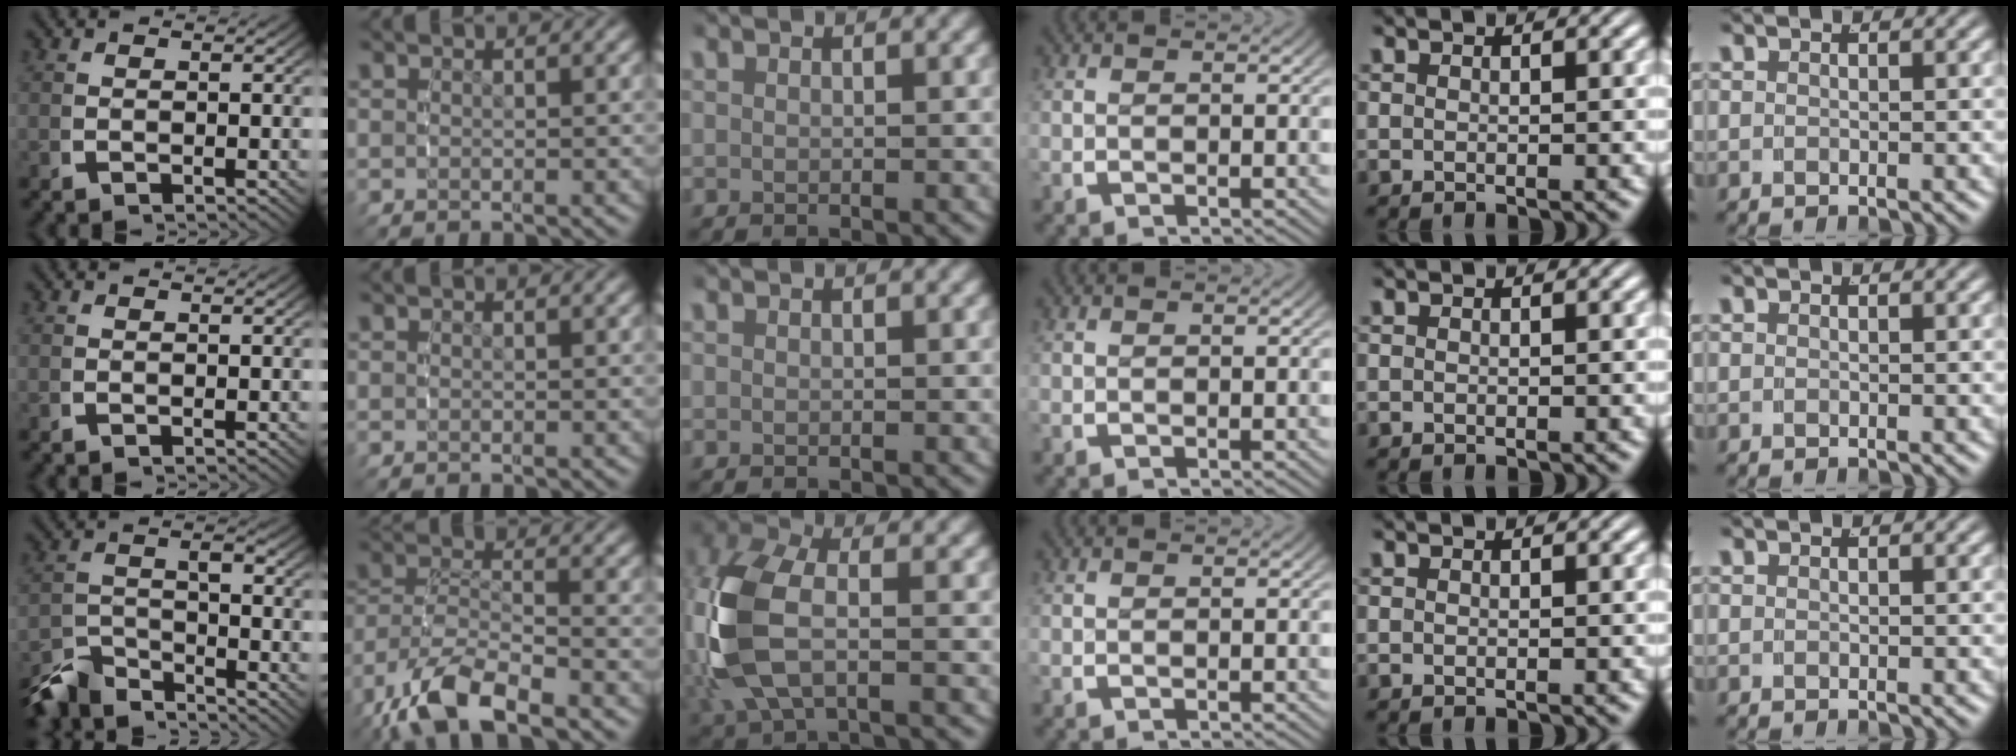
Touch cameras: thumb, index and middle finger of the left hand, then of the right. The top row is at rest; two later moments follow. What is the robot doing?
{"motion": "grasp_and_lifting", "object": "bottle cap"}